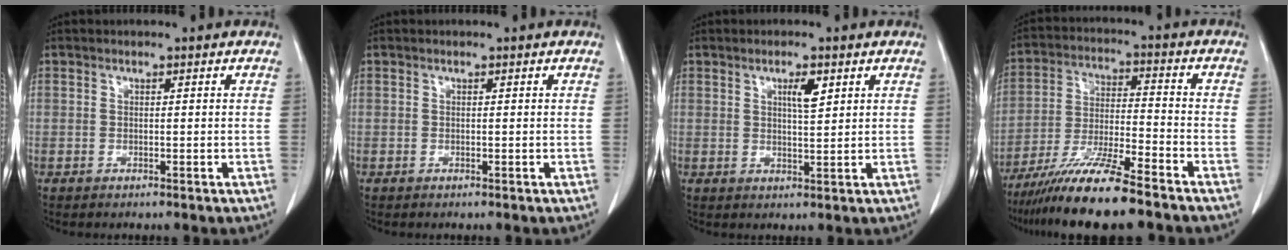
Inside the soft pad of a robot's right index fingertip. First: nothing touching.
{"total": 0.0}
{"total": 3.2, "force": [1.5, 0.6, 2.8], "torque": [-0.048, -0.001, 0.025]}
{"total": 12.7, "force": [-10.0, 0.2, 7.9], "torque": [-0.143, -0.026, -0.177]}